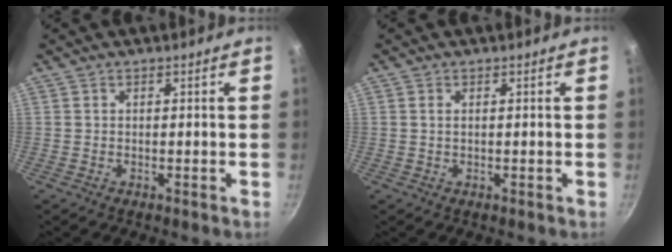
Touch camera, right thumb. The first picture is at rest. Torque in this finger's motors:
{"motor_torque": [-0.18, 0.12, -0.11, -0.08, 0.02]}